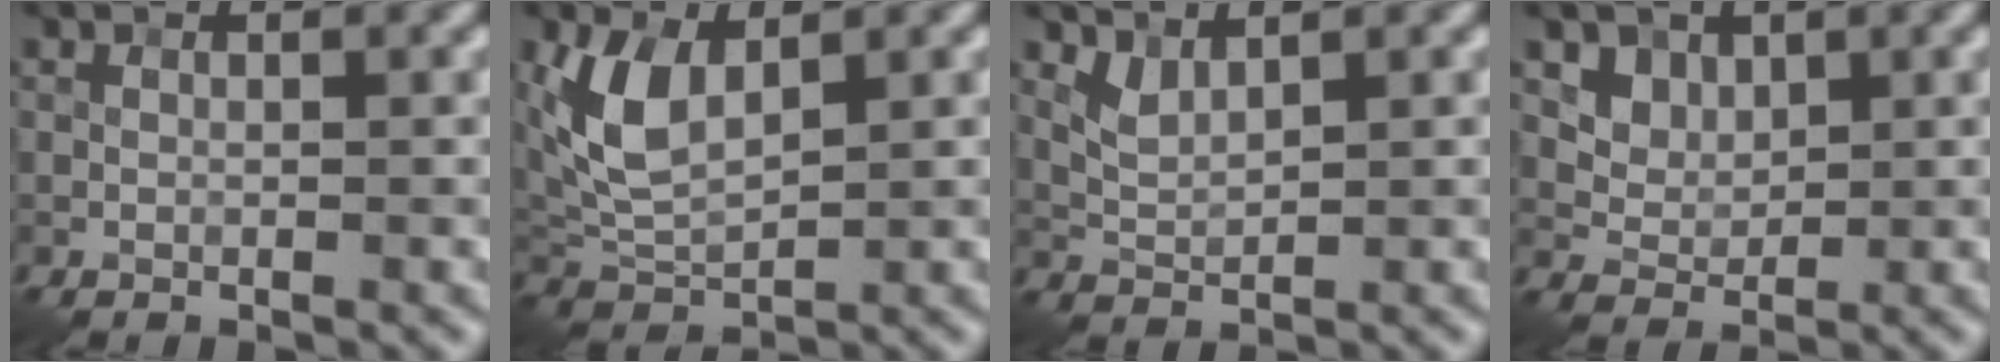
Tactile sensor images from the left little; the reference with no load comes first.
{"total": 5.3, "force": [1.9, 2.4, 4.3], "torque": [-0.111, -0.001, 0.046]}
{"total": 1.6, "force": [1.3, 0.2, 0.9], "torque": [-0.031, -0.009, 0.036]}
{"total": 3.0, "force": [1.9, 2.0, 1.2], "torque": [-0.041, -0.021, 0.067]}